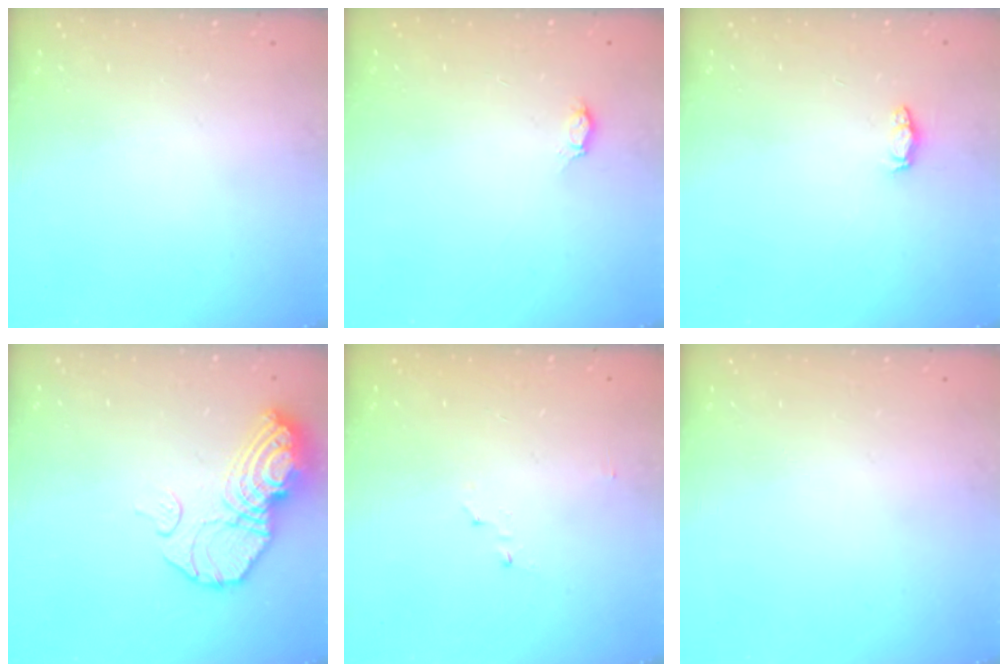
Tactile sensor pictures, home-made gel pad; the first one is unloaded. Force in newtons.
{"total": 2.0, "press": 2.0, "slide": 0.3}
{"total": 3.0, "press": 2.9, "slide": 0.4}
{"total": 13.0, "press": 12.9, "slide": 1.1}
{"total": 2.8, "press": 2.8, "slide": 0.3}
{"total": 0.0}